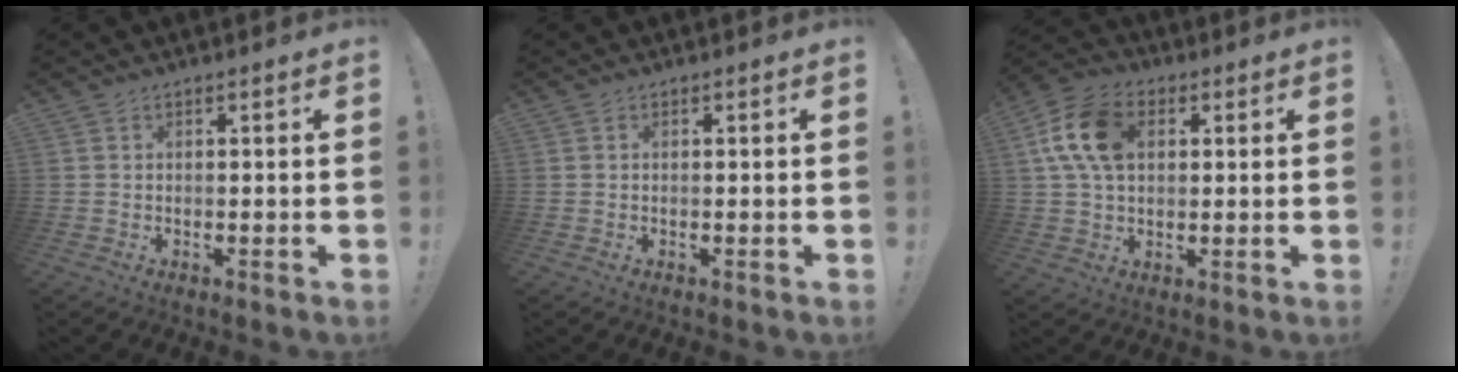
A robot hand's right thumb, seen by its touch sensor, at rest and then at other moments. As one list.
[{"total": 0.0}, {"total": 14.3, "force": [3.6, 9.6, 9.9], "torque": [-0.182, 0.008, 0.070]}]